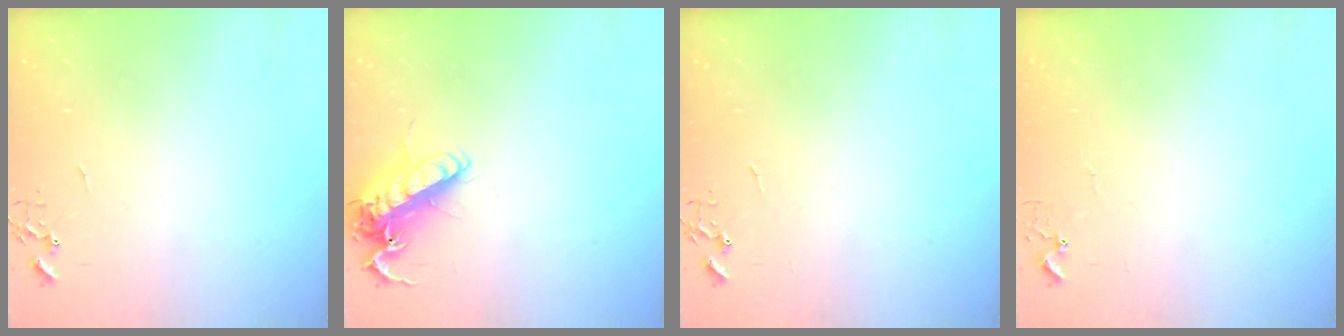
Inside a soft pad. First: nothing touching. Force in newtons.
{"total": 12.8, "press": 12.6, "slide": 2.4}
{"total": 0.0}
{"total": 4.2, "press": 4.2, "slide": 0.4}